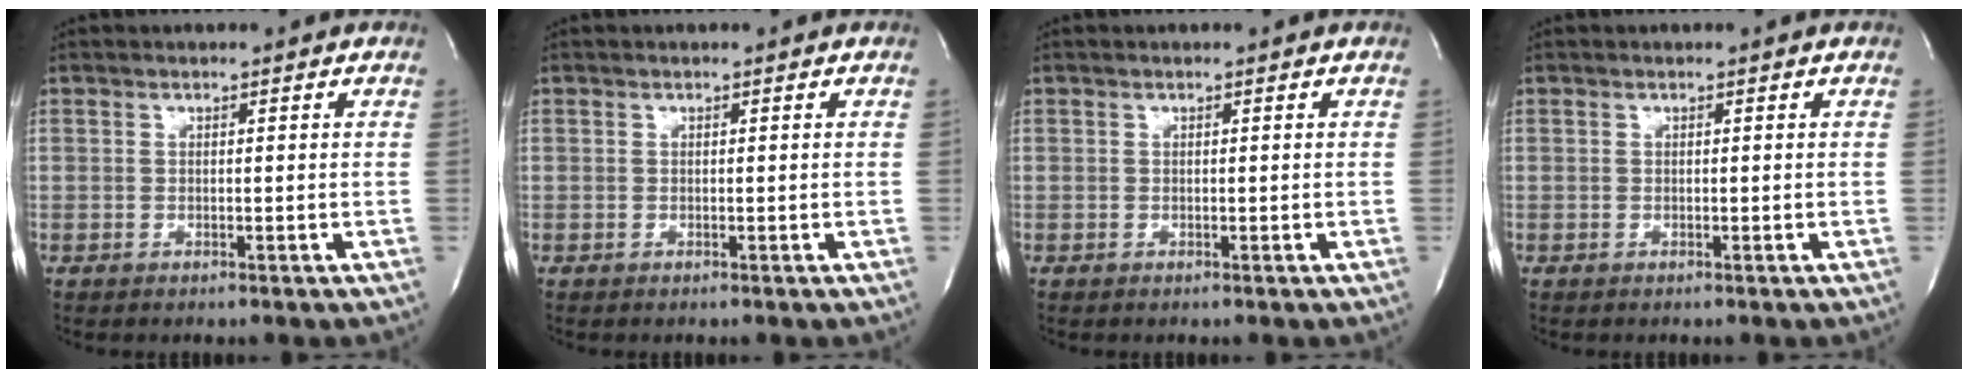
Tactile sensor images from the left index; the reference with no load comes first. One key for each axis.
{"total": 0.0}
{"total": 0.0}
{"total": 0.0}